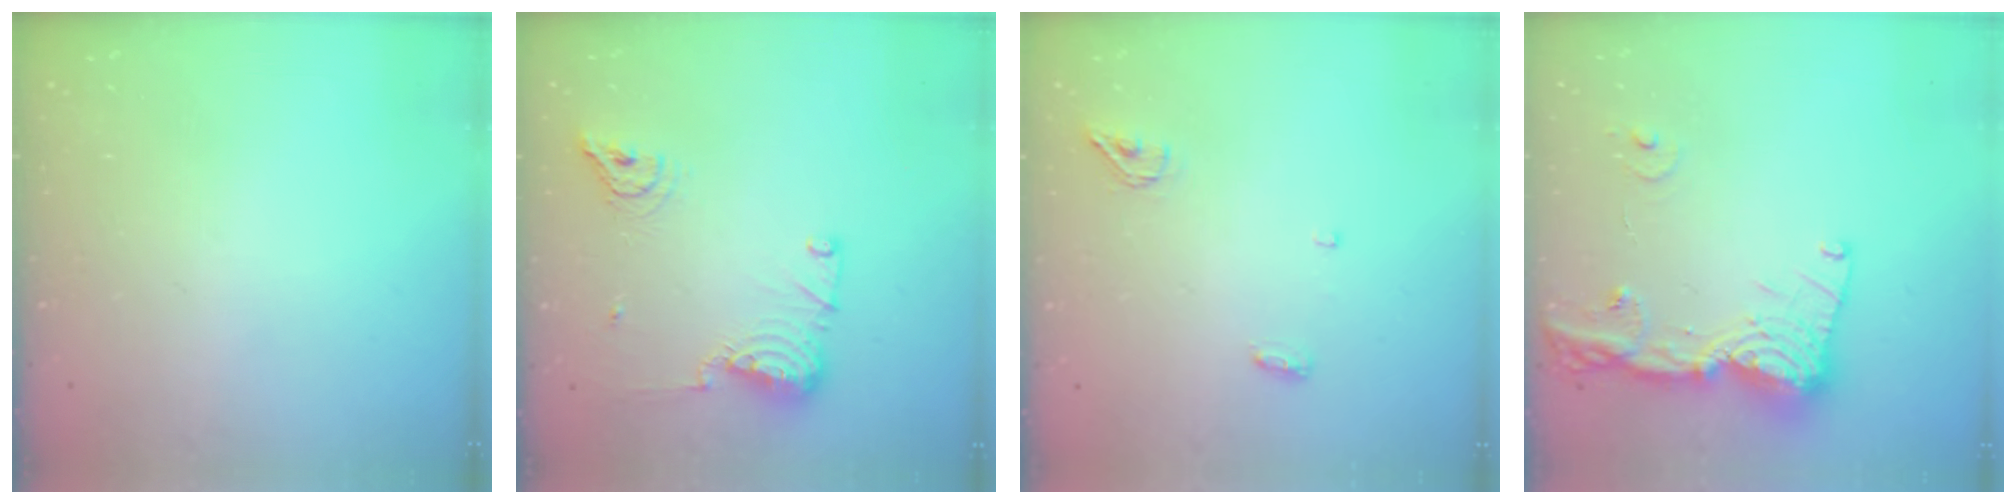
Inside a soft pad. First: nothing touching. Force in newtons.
{"total": 11.6, "press": 11.5, "slide": 1.6}
{"total": 6.3, "press": 5.0, "slide": 3.9}
{"total": 16.5, "press": 16.4, "slide": 2.1}